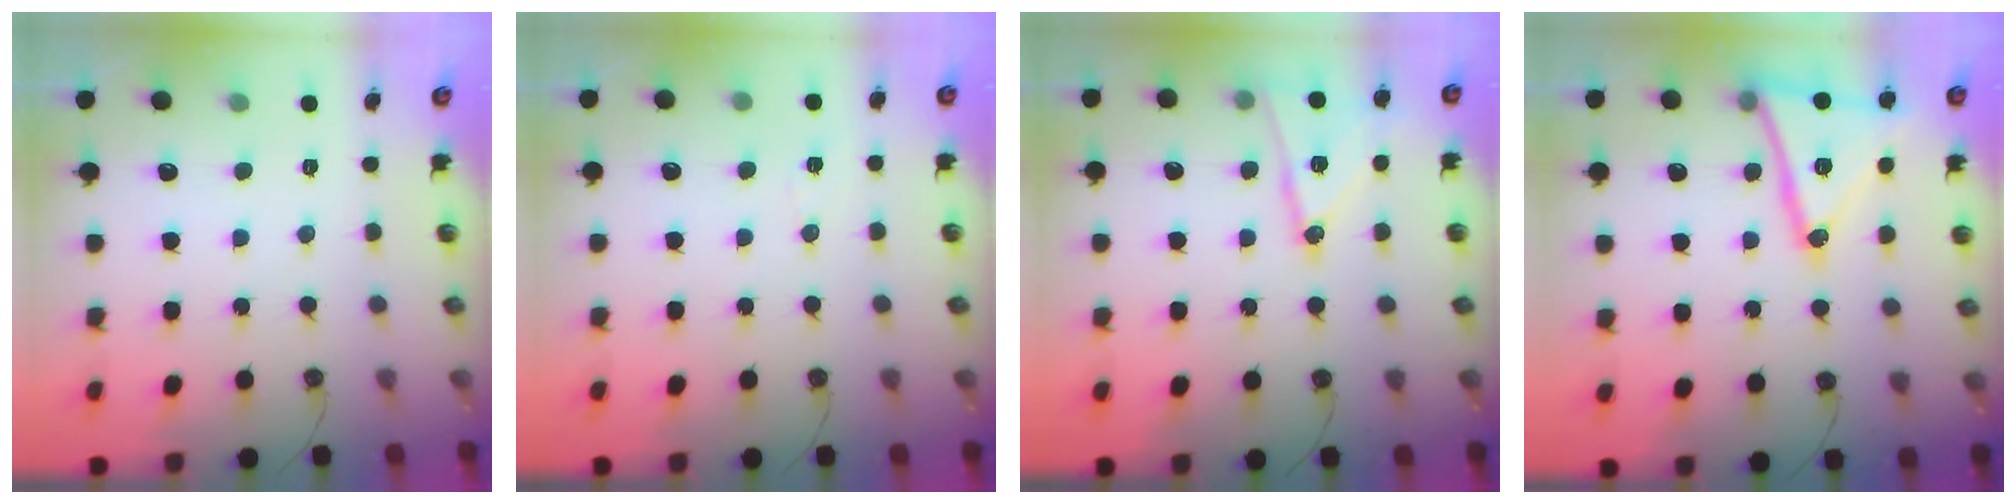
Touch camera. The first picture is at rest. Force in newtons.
{"total": 3.7, "press": 3.6, "slide": 0.9}
{"total": 14.3, "press": 14.3, "slide": 0.6}
{"total": 20.6, "press": 20.3, "slide": 3.4}